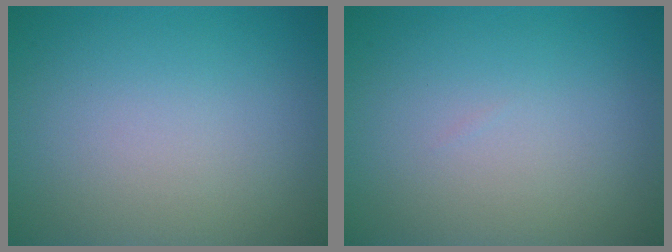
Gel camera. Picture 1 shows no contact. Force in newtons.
{"total": 0.0}